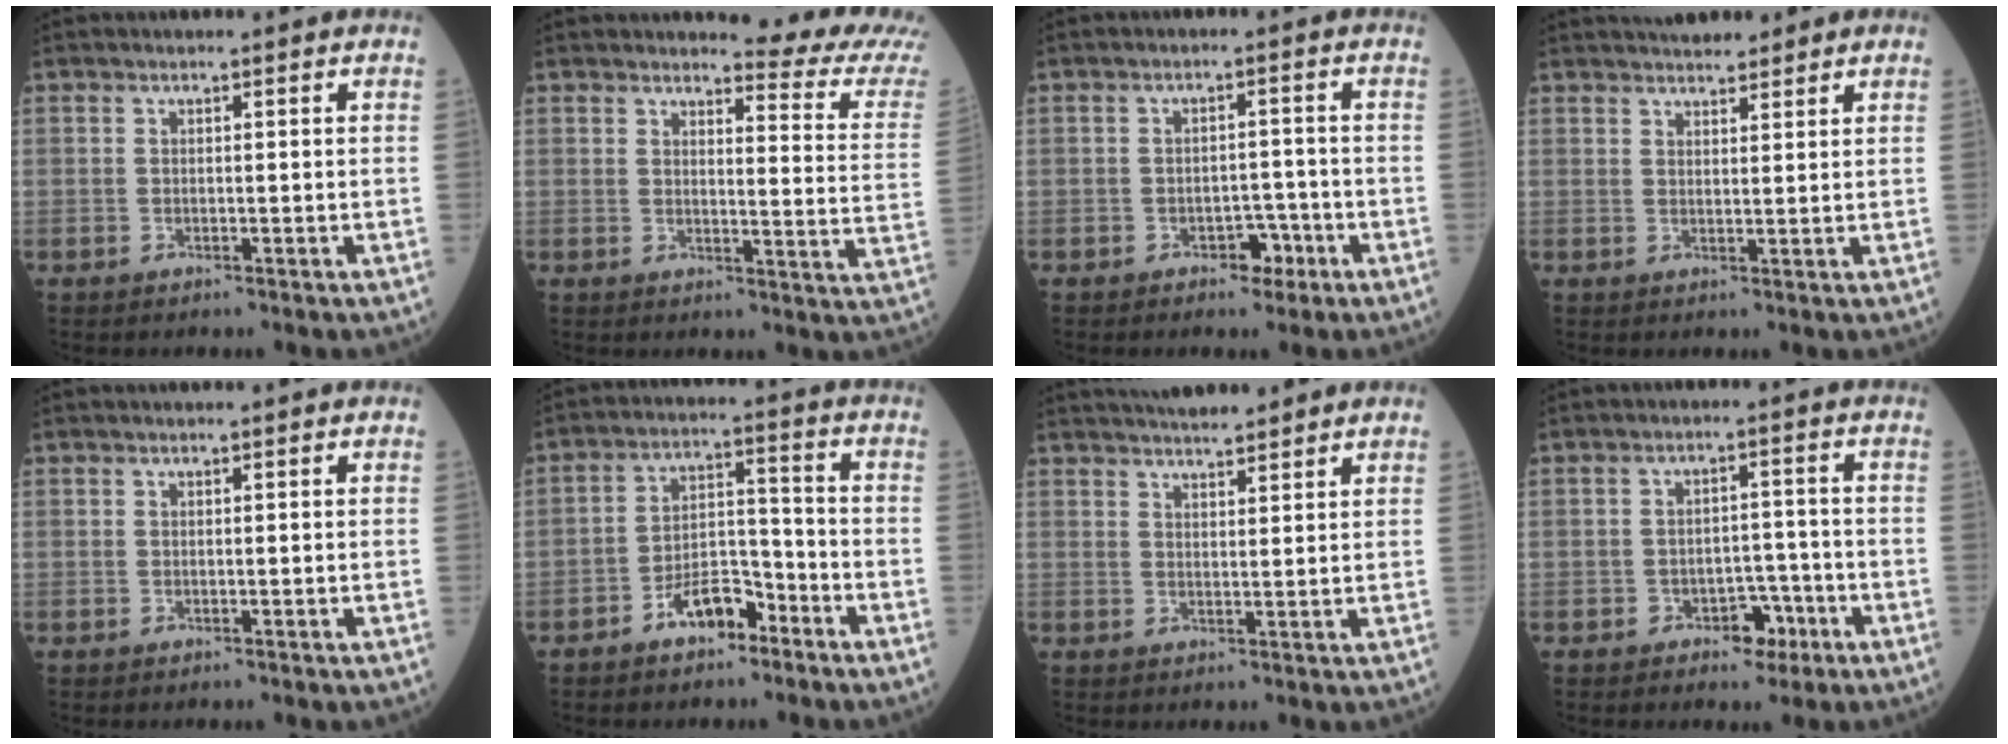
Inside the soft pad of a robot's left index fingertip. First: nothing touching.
{"total": 10.2, "force": [10.0, -1.0, 1.7], "torque": [-0.015, -0.086, 0.098]}
{"total": 3.2, "force": [-1.9, 1.9, 1.7], "torque": [-0.015, 0.008, -0.026]}
{"total": 6.1, "force": [5.5, 1.6, 2.2], "torque": [-0.024, 0.024, 0.077]}
{"total": 0.0}
{"total": 6.9, "force": [-4.6, 3.2, 4.1], "torque": [-0.071, 0.019, -0.084]}
{"total": 7.8, "force": [7.2, 0.7, 3.0], "torque": [-0.044, 0.021, 0.105]}
{"total": 4.3, "force": [-2.5, 2.8, 2.2], "torque": [-0.022, 0.014, -0.034]}